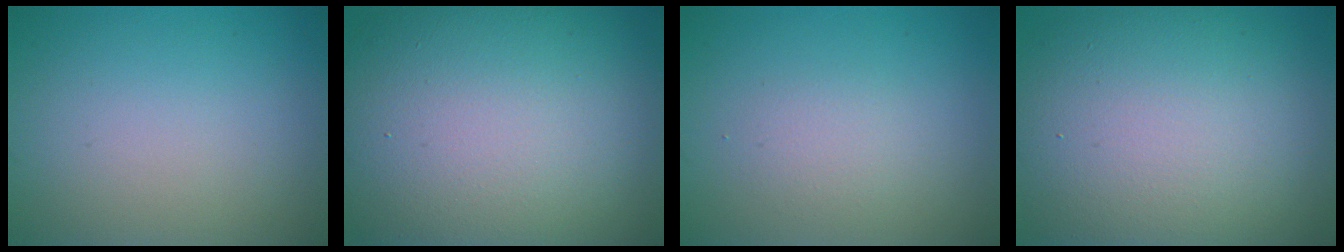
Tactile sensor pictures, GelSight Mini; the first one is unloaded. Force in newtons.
{"total": 17.7, "press": 17.7, "slide": 1.2}
{"total": 1.4, "press": 1.4, "slide": 0.0}
{"total": 14.5, "press": 14.5, "slide": 0.8}